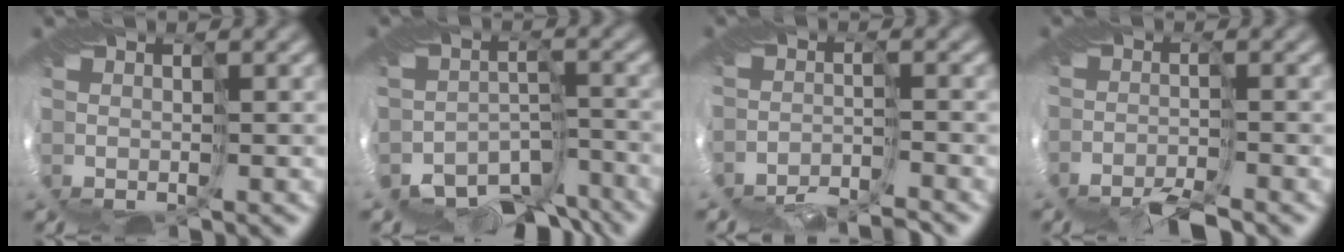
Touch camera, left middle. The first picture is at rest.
{"total": 8.5, "force": [-7.8, 3.1, 1.3], "torque": [-0.010, -0.014, -0.123]}
{"total": 5.8, "force": [-5.8, 0.2, 0.6], "torque": [-0.016, -0.011, -0.108]}
{"total": 4.5, "force": [-4.4, 0.2, 1.1], "torque": [-0.015, -0.006, -0.088]}